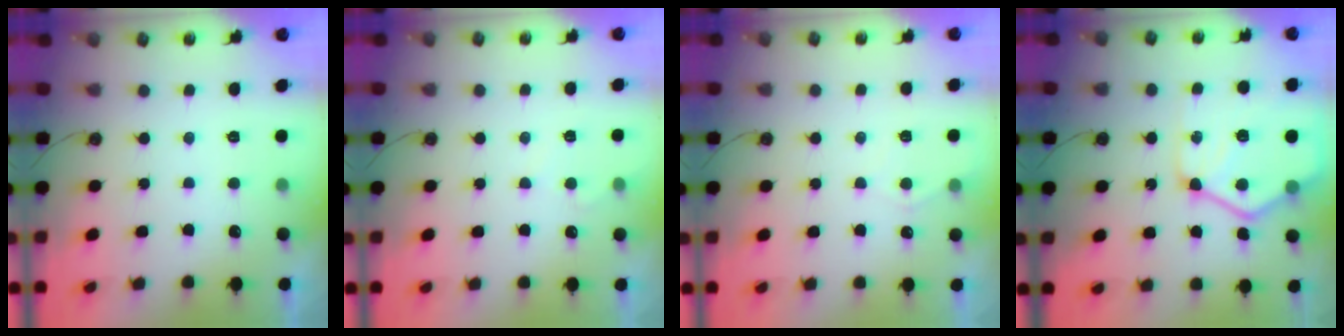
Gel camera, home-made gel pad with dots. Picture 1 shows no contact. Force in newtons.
{"total": 3.7, "press": 3.6, "slide": 0.4}
{"total": 5.4, "press": 5.4, "slide": 0.6}
{"total": 15.4, "press": 15.3, "slide": 1.8}